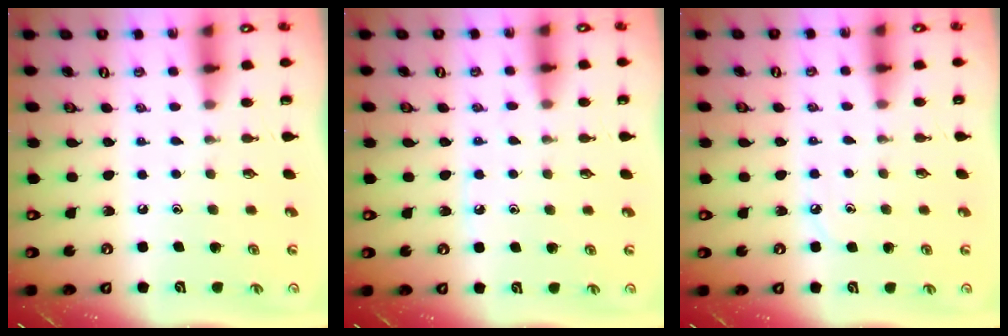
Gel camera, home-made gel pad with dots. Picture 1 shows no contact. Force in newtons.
{"total": 5.9, "press": 5.8, "slide": 0.7}
{"total": 3.4, "press": 3.3, "slide": 0.5}